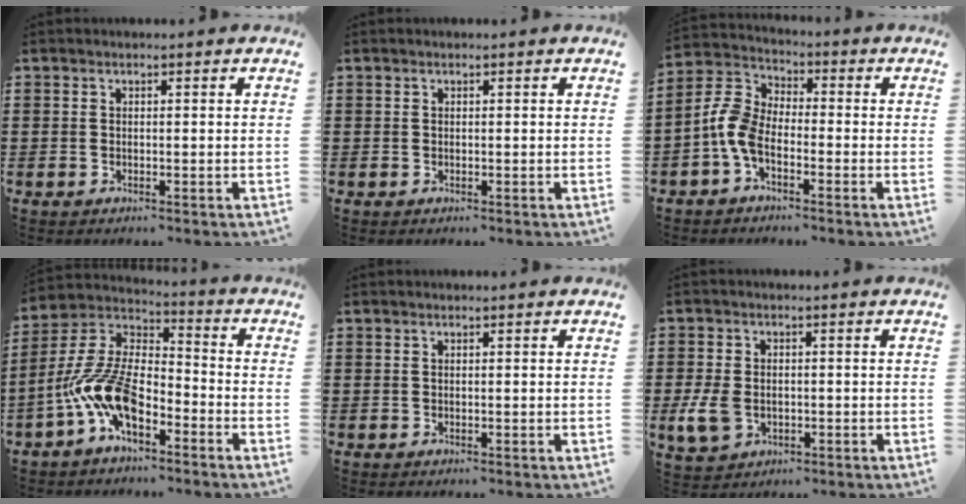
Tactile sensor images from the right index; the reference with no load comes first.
{"total": 0.0}
{"total": 6.6, "force": [-2.7, 3.8, 4.6], "torque": [-0.137, -0.005, -0.064]}
{"total": 12.4, "force": [-6.0, 5.6, 9.3], "torque": [-0.232, -0.008, -0.124]}
{"total": 0.0}
{"total": 4.7, "force": [-1.2, 3.5, 2.9], "torque": [-0.083, -0.004, -0.028]}